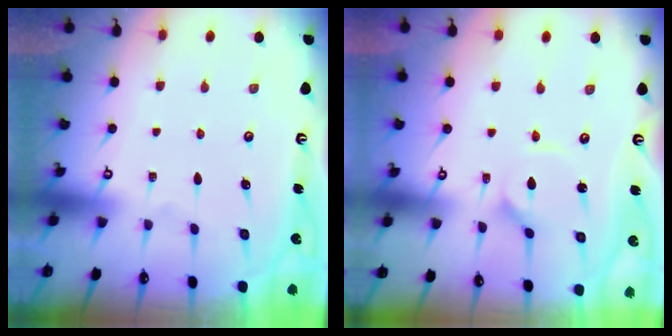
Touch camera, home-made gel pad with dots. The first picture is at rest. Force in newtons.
{"total": 3.6, "press": 3.6, "slide": 0.5}